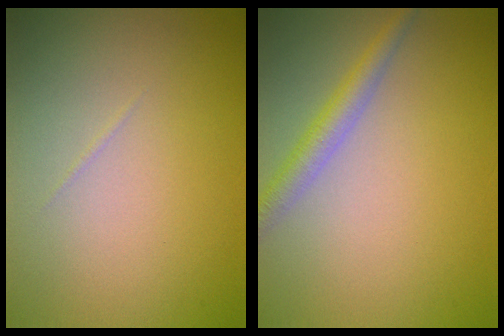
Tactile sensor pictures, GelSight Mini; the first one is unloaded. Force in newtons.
{"total": 2.4, "press": 2.4, "slide": 0.1}